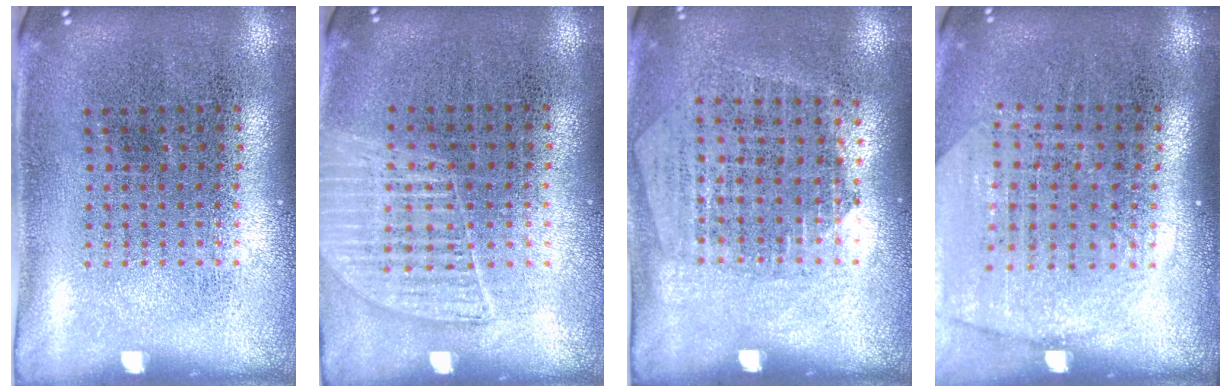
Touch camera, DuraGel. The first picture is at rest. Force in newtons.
{"total": 1.3, "press": 1.2, "slide": 0.4}
{"total": 1.2, "press": 1.1, "slide": 0.5}
{"total": 1.8, "press": 1.5, "slide": 0.9}